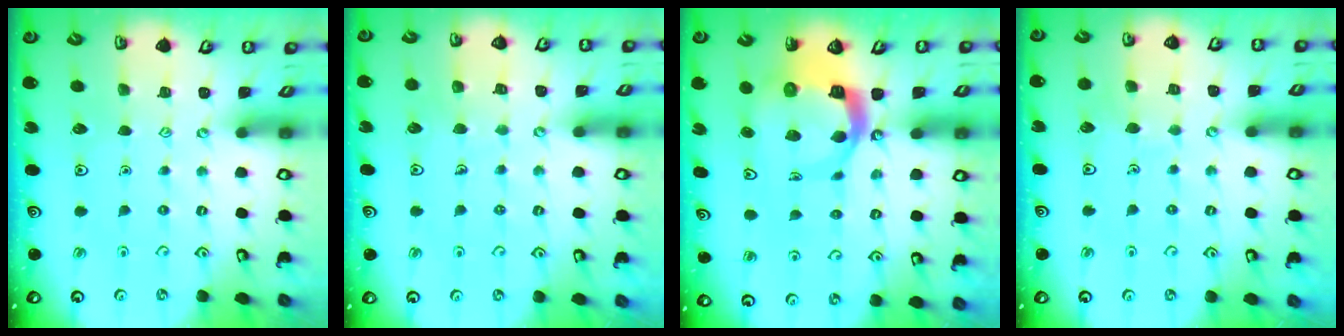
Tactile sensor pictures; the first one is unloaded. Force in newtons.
{"total": 5.7, "press": 5.7, "slide": 0.6}
{"total": 8.7, "press": 8.6, "slide": 1.2}
{"total": 4.1, "press": 4.1, "slide": 0.3}